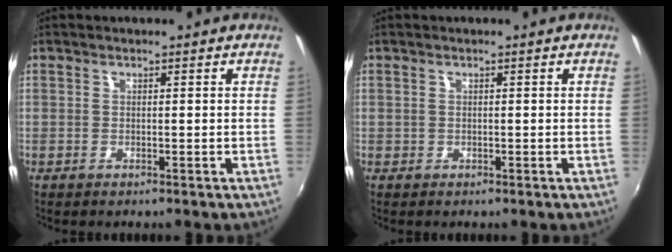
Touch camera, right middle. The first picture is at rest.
{"total": 0.6, "force": [-0.2, 0.5, 0.0], "torque": [0.001, -0.003, -0.003]}